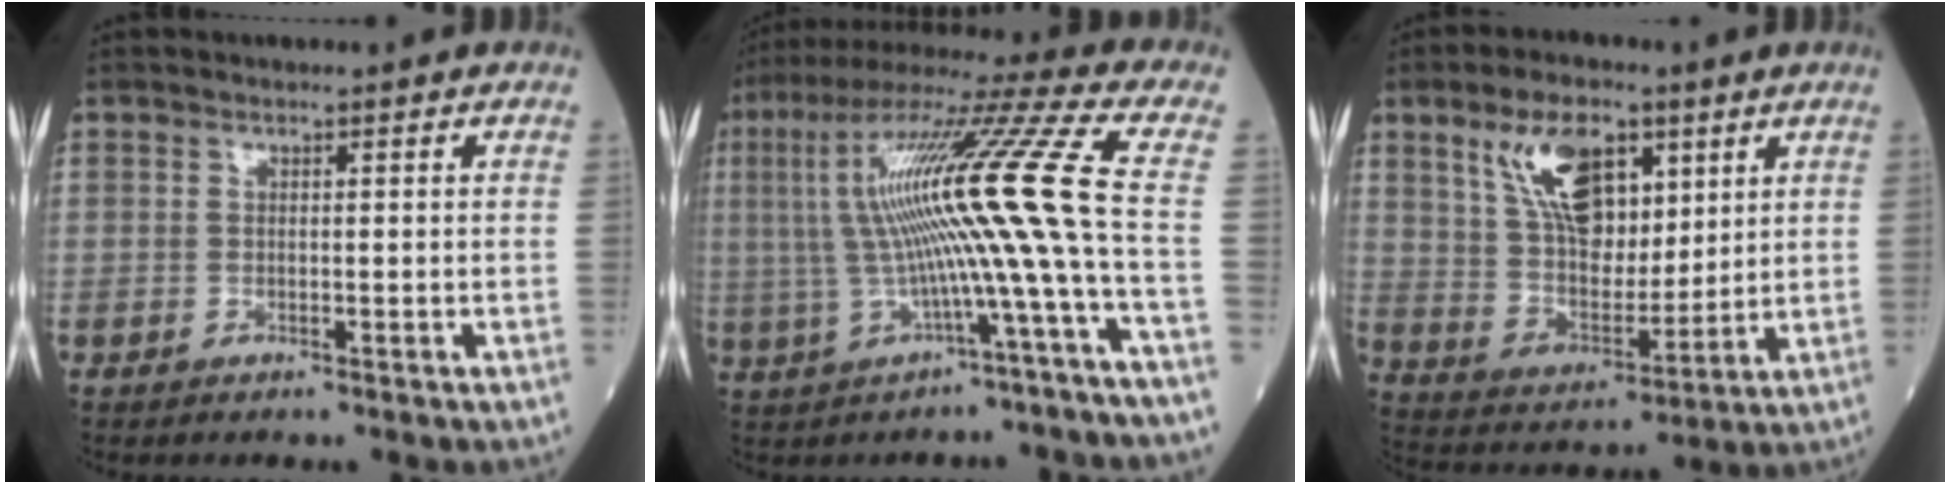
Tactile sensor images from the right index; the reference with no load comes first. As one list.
[{"total": 17.1, "force": [-0.5, -1.6, 17.0], "torque": [-0.313, 0.029, -0.016]}, {"total": 12.9, "force": [6.5, 6.7, 9.0], "torque": [-0.179, 0.018, 0.124]}]